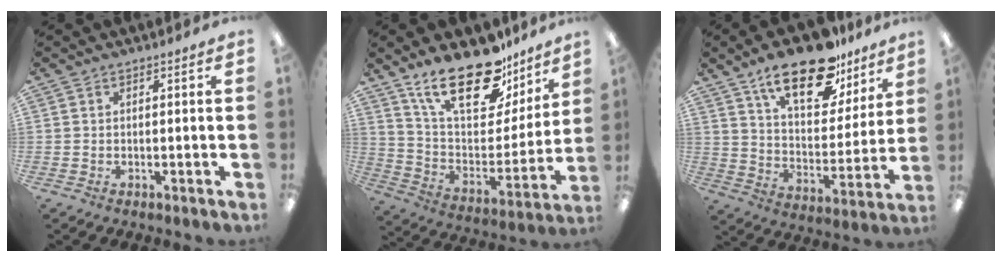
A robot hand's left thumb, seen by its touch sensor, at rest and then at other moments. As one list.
[{"total": 23.8, "force": [17.1, 9.9, 13.2], "torque": [-0.217, -0.110, 0.301]}, {"total": 21.5, "force": [14.8, 9.2, 12.6], "torque": [-0.201, -0.083, 0.253]}]